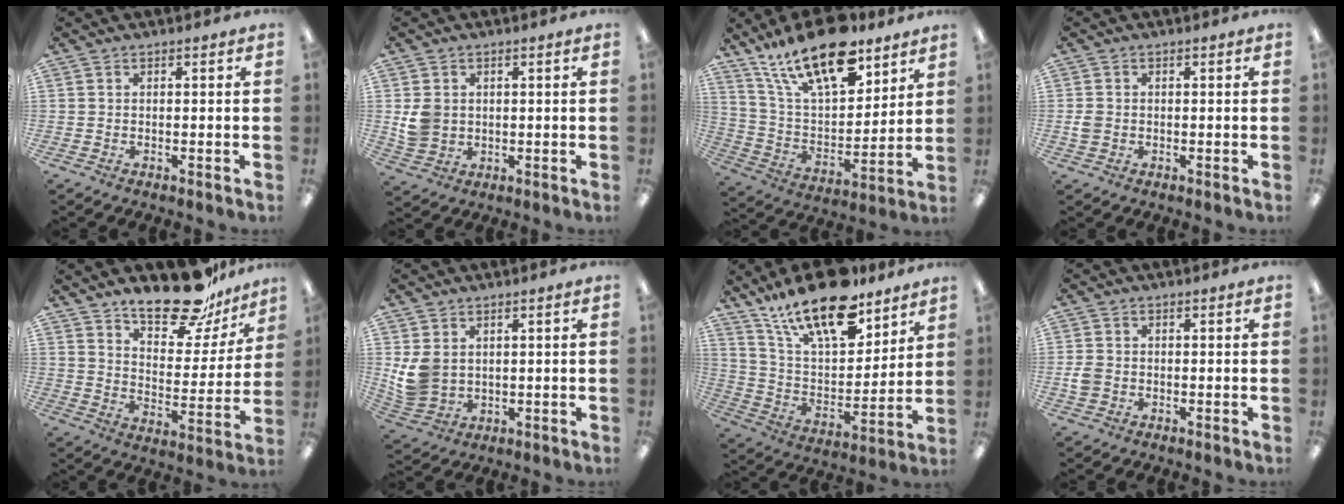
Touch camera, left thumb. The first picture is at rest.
{"total": 5.3, "force": [1.0, 4.7, 2.3], "torque": [-0.033, 0.006, 0.021]}
{"total": 21.0, "force": [14.7, 8.5, 12.2], "torque": [-0.235, -0.076, 0.257]}
{"total": 2.2, "force": [-0.3, 1.8, 1.1], "torque": [-0.020, 0.004, -0.005]}
{"total": 17.9, "force": [14.7, 6.4, 7.9], "torque": [-0.109, -0.106, 0.252]}
{"total": 7.2, "force": [1.9, 5.8, 3.9], "torque": [-0.089, -0.003, 0.040]}
{"total": 20.4, "force": [15.1, 7.8, 11.3], "torque": [-0.205, -0.085, 0.265]}
{"total": 3.5, "force": [-0.4, 2.9, 2.0], "torque": [-0.040, 0.005, -0.008]}